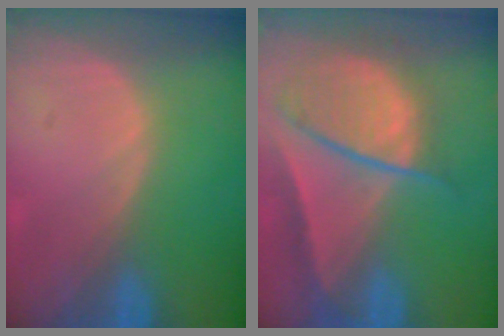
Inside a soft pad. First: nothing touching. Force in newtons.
{"total": 9.8, "press": 8.2, "slide": 5.3}